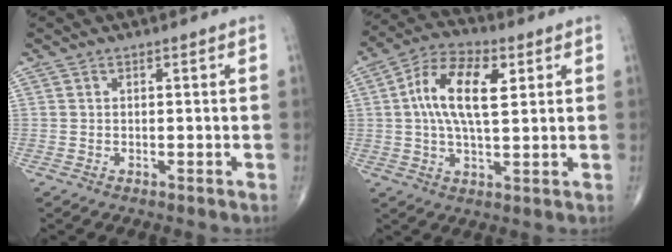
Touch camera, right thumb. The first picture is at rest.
{"total": 13.0, "force": [3.0, 6.1, 11.0], "torque": [-0.202, 0.011, 0.048]}